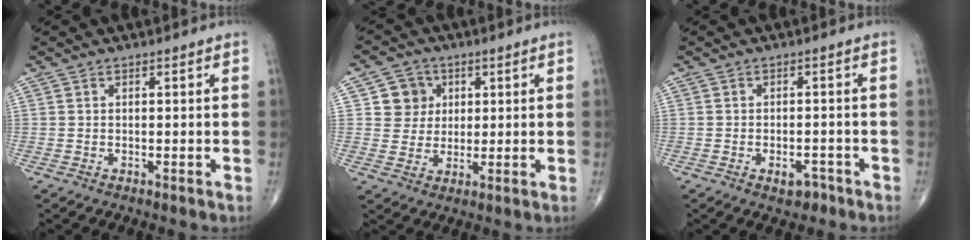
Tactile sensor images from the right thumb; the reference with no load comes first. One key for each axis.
{"total": 6.3, "fx": 1.8, "fy": 5.9, "fz": 1.3, "tx": 0.011, "ty": 0.000, "tz": 0.027}
{"total": 3.2, "fx": -1.9, "fy": 1.9, "fz": 1.9, "tx": -0.018, "ty": 0.013, "tz": -0.022}